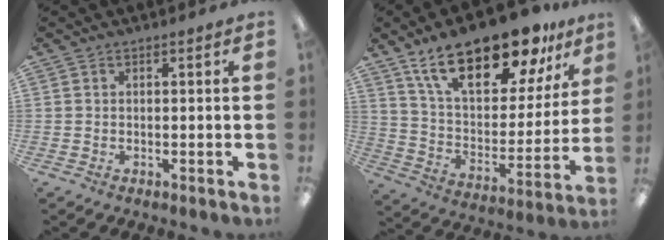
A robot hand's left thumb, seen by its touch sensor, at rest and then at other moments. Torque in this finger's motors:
{"motor_torque": [0.72, 0.97, 1.29, -1.52, 0.13]}